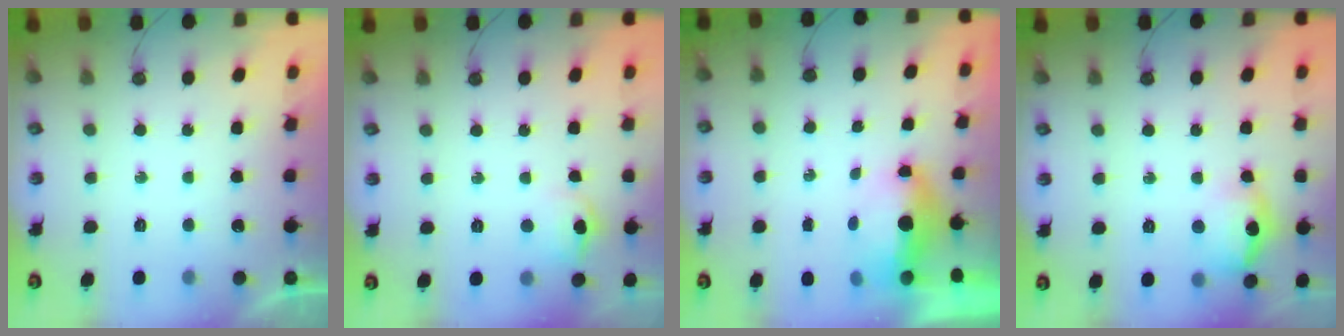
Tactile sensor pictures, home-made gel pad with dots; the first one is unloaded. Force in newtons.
{"total": 6.7, "press": 6.5, "slide": 1.4}
{"total": 6.4, "press": 6.3, "slide": 1.3}
{"total": 13.8, "press": 13.7, "slide": 1.1}